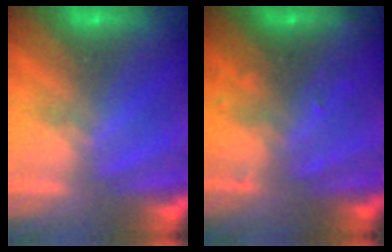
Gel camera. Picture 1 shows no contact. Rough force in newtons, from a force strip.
{"total": 2.9}